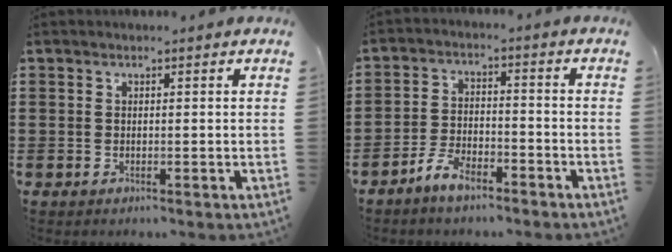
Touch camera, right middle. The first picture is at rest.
{"total": 5.1, "force": [-4.2, 1.6, 2.4], "torque": [-0.053, 0.009, -0.084]}